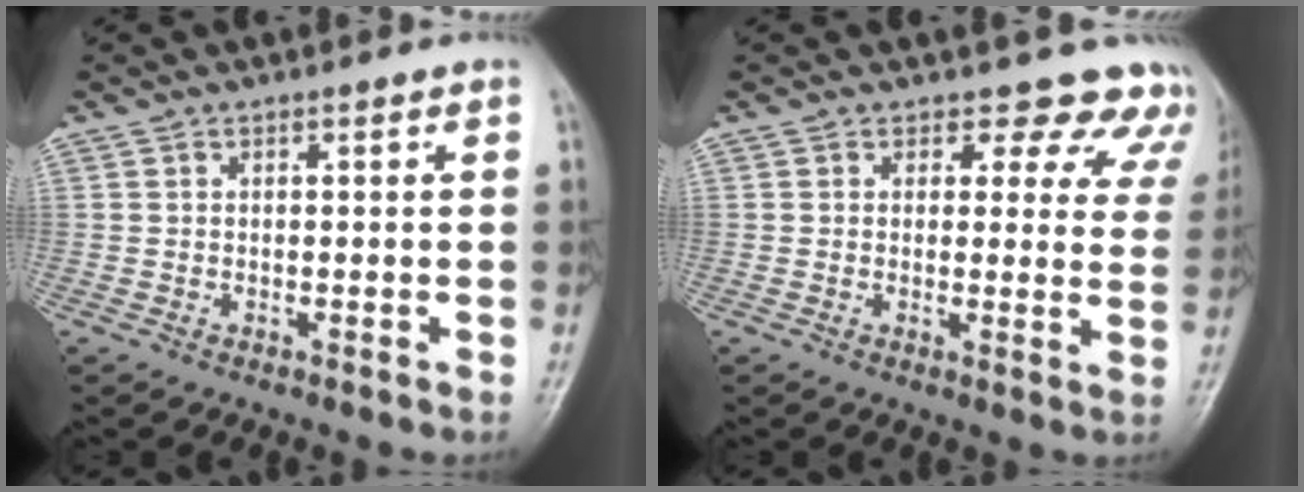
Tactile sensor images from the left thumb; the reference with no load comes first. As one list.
[{"total": 10.6, "force": [9.3, 5.0, 1.4], "torque": [0.044, -0.049, 0.071]}]